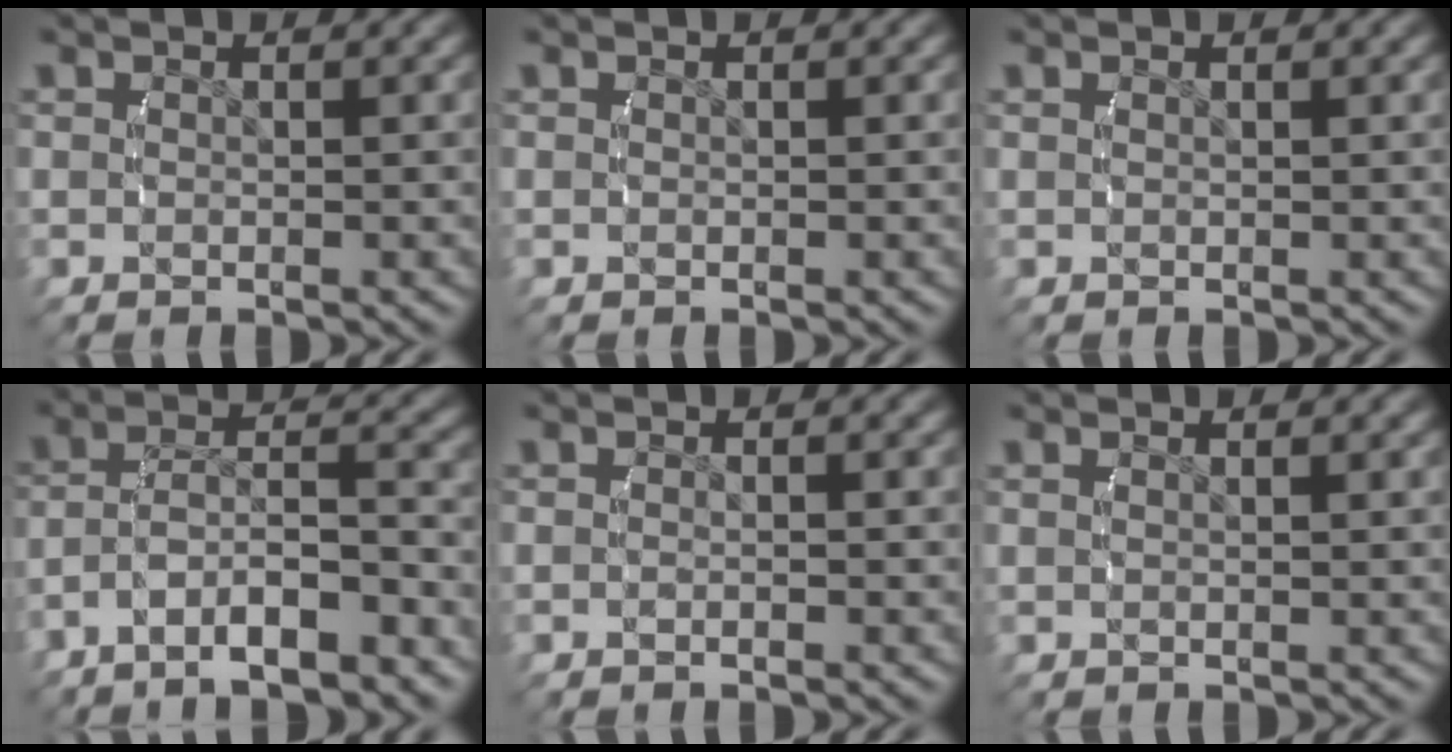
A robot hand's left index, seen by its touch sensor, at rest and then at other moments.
{"total": 0.0}
{"total": 0.6, "force": [0.3, -0.6, 0.0], "torque": [-0.003, -0.004, 0.009]}
{"total": 6.0, "force": [-4.2, 2.2, 3.6], "torque": [-0.077, -0.015, -0.060]}
{"total": 0.7, "force": [-0.6, -0.1, 0.5], "torque": [-0.013, 0.004, -0.012]}
{"total": 0.9, "force": [0.2, -0.8, 0.3], "torque": [-0.007, -0.001, 0.008]}